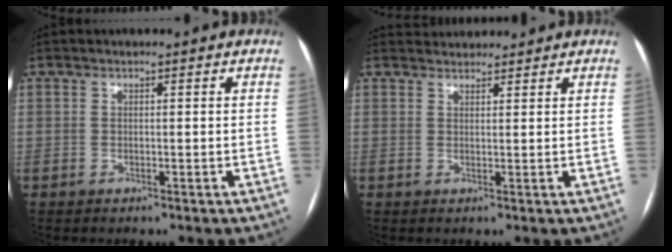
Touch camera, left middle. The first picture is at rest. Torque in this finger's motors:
{"motor_torque": [0.00, -0.02, -0.01, -0.02]}